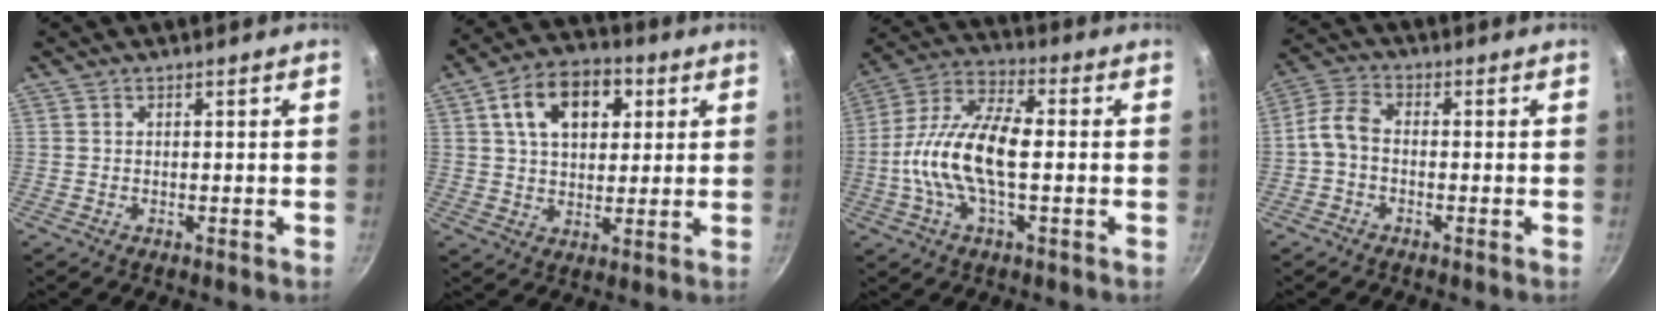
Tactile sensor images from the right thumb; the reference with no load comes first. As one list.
[{"total": 13.8, "force": [4.5, 9.0, 9.5], "torque": [-0.124, 0.006, 0.063]}, {"total": 15.3, "force": [-1.1, 6.6, 13.8], "torque": [-0.262, 0.032, -0.038]}, {"total": 5.1, "force": [-1.3, 3.3, 3.6], "torque": [-0.082, 0.027, -0.040]}]